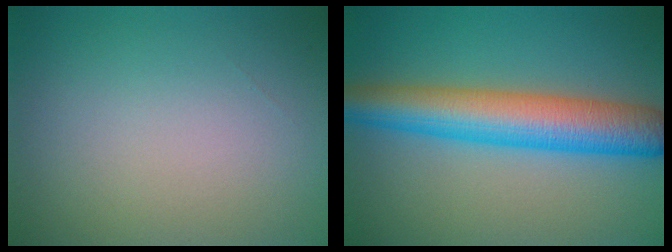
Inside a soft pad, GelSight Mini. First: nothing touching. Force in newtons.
{"total": 8.0, "press": 8.0, "slide": 0.2}